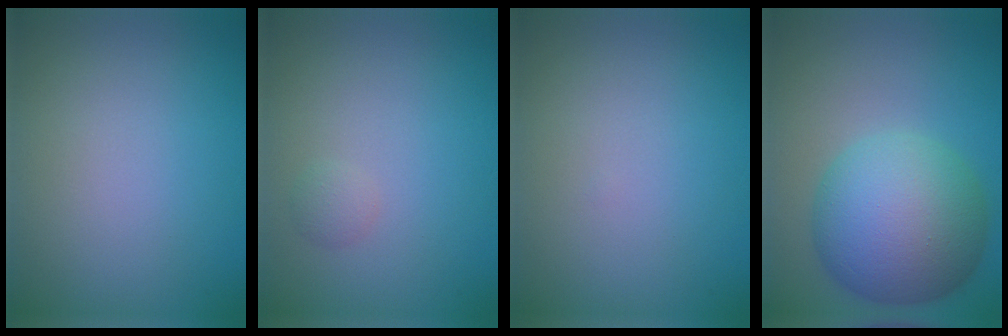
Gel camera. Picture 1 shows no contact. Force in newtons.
{"total": 0.8, "press": 0.8, "slide": 0.0}
{"total": 0.0}
{"total": 10.8, "press": 10.8, "slide": 0.3}